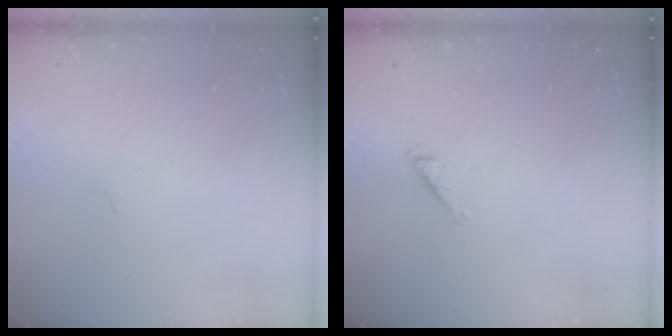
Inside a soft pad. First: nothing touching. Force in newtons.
{"total": 2.7, "press": 2.6, "slide": 0.3}